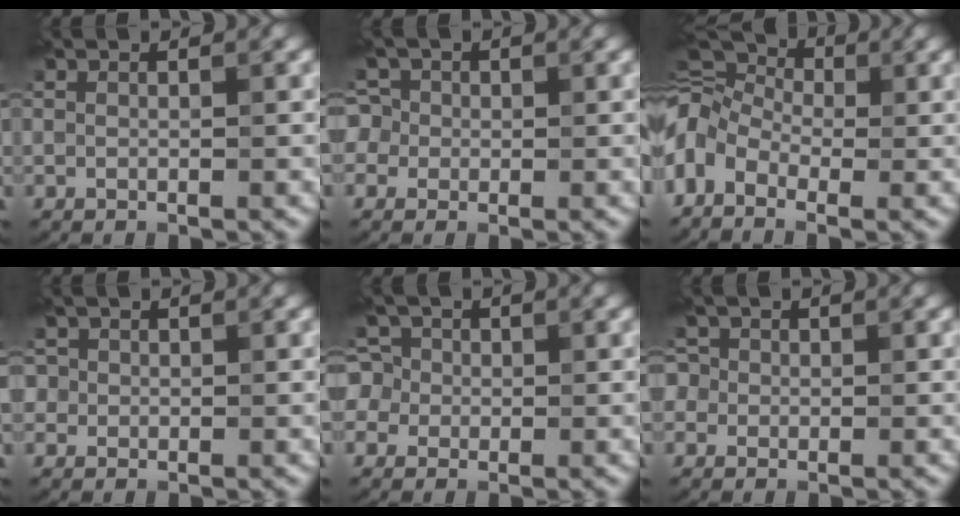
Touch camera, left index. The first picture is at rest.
{"total": 3.8, "force": [0.3, 3.5, 1.3], "torque": [-0.010, 0.034, -0.031]}
{"total": 10.8, "force": [-0.5, 7.9, 7.3], "torque": [-0.157, 0.035, -0.032]}
{"total": 2.0, "force": [0.7, 1.8, 0.6], "torque": [0.003, 0.010, 0.002]}
{"total": 4.1, "force": [-0.1, 3.9, 1.2], "torque": [-0.018, 0.032, -0.038]}
{"total": 2.7, "force": [0.4, 2.5, 0.9], "torque": [0.002, 0.022, -0.025]}